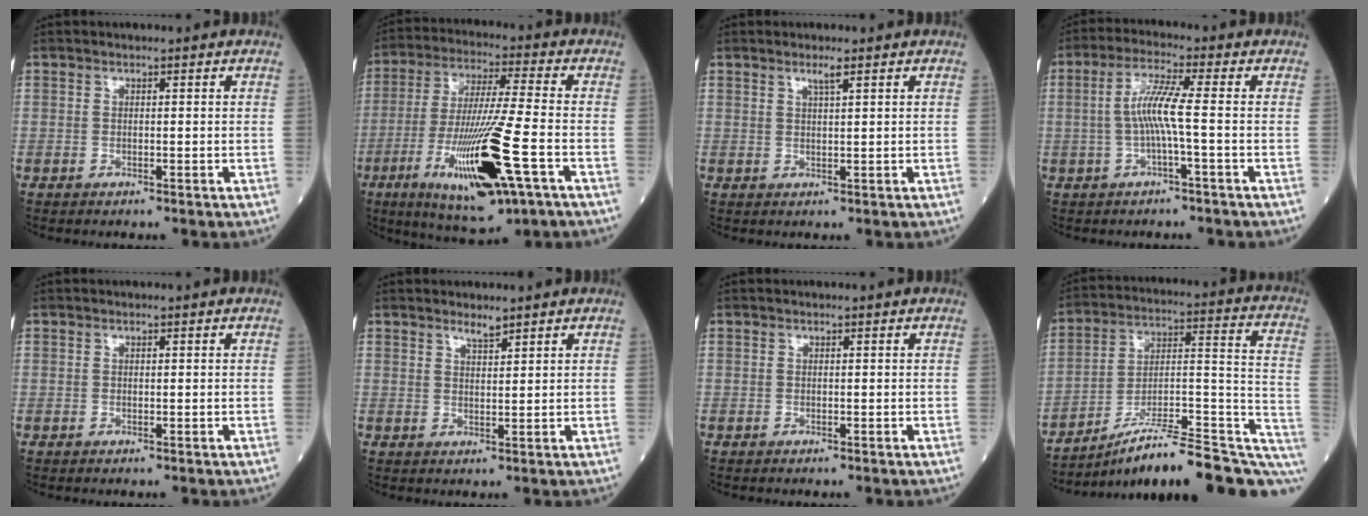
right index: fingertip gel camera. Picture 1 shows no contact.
{"total": 17.7, "force": [-6.7, 1.2, 16.4], "torque": [-0.333, -0.037, -0.114]}
{"total": 1.6, "force": [1.0, -0.2, 1.2], "torque": [-0.025, -0.002, 0.020]}
{"total": 5.8, "force": [-0.6, -0.4, 5.8], "torque": [-0.119, 0.012, -0.012]}
{"total": 0.0}
{"total": 1.9, "force": [1.7, 0.1, 0.9], "torque": [-0.019, -0.005, 0.033]}
{"total": 0.0}
{"total": 22.0, "force": [-16.2, 3.4, 14.4], "torque": [-0.145, 0.043, -0.243]}